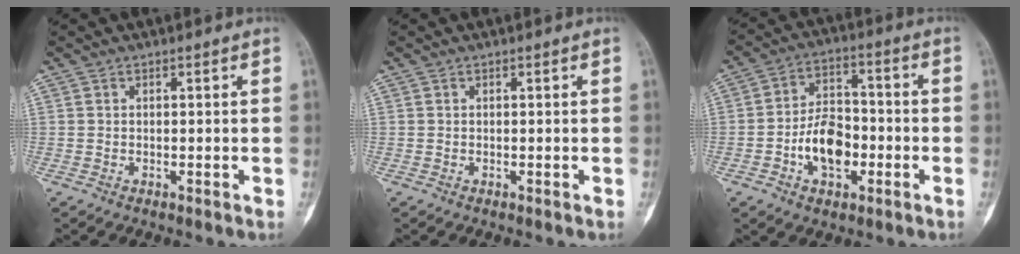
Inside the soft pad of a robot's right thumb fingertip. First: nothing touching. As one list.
[{"total": 0.0}, {"total": 10.7, "force": [-3.1, 6.7, 7.8], "torque": [-0.111, 0.031, -0.056]}]